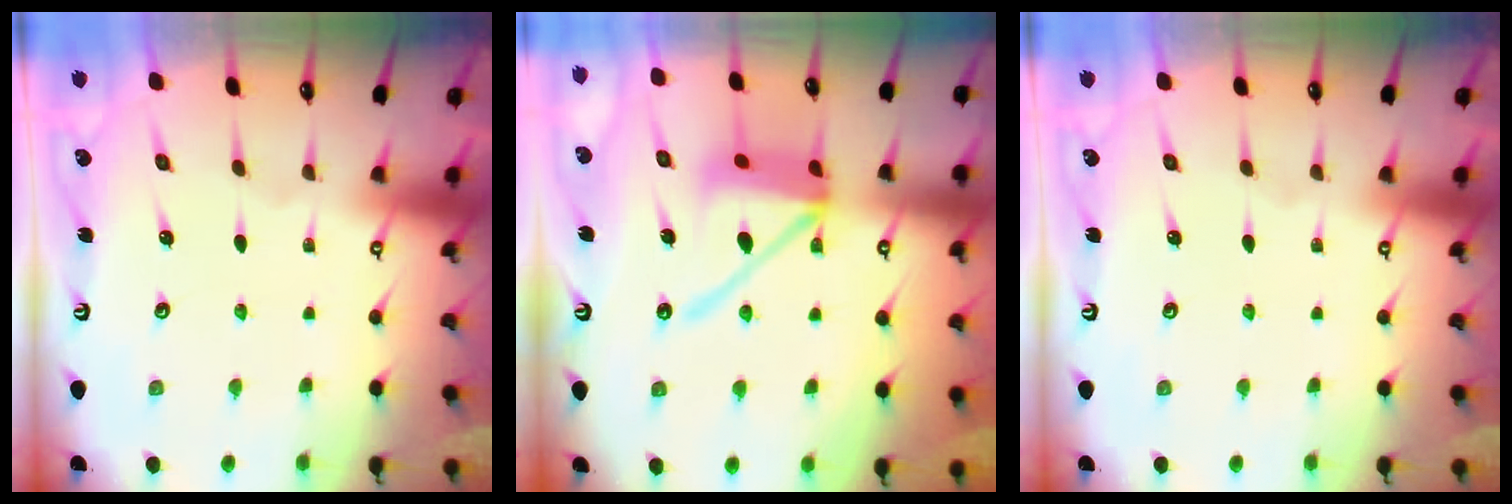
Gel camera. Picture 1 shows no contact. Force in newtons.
{"total": 13.4, "press": 13.3, "slide": 1.8}
{"total": 0.0}